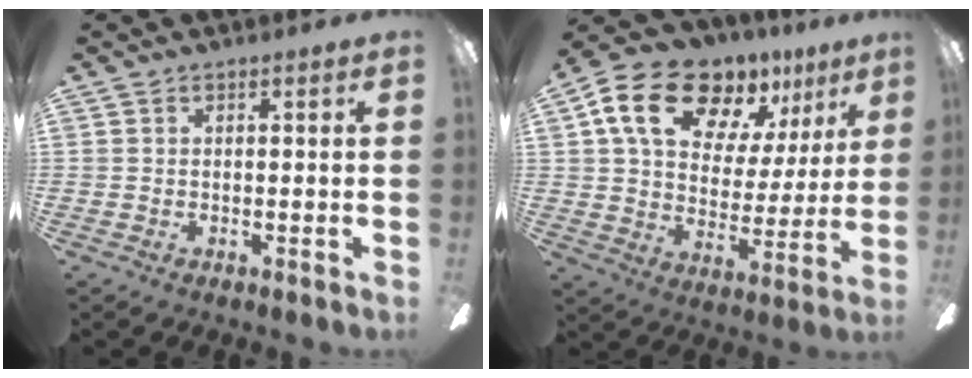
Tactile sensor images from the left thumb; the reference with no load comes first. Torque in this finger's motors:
{"motor_torque": [0.80, 0.86, 1.78, -1.01, 0.58]}